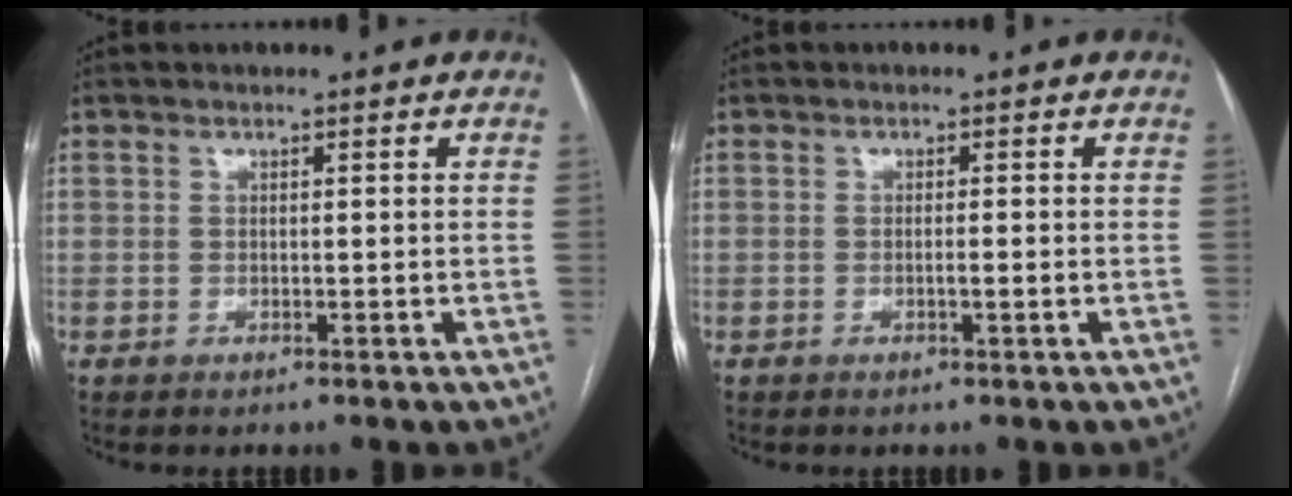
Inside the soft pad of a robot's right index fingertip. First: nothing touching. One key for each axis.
{"total": 1.0, "fx": -0.2, "fy": 0.0, "fz": 1.0, "tx": -0.017, "ty": 0.002, "tz": -0.002}